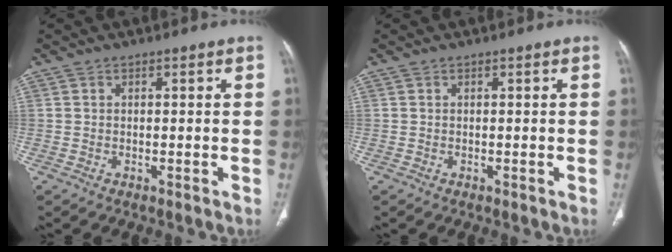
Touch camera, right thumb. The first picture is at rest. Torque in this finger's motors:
{"motor_torque": [0.00, 0.00, -0.08, 0.05, 0.00]}